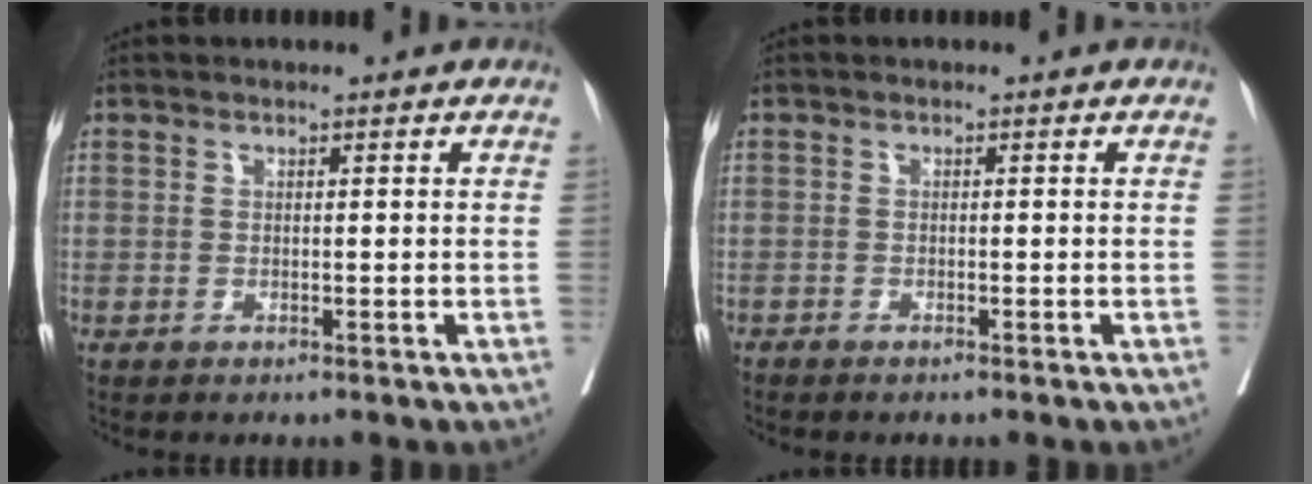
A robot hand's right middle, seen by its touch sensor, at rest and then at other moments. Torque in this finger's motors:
{"motor_torque": [-0.11, 0.01, -0.01, 0.00]}